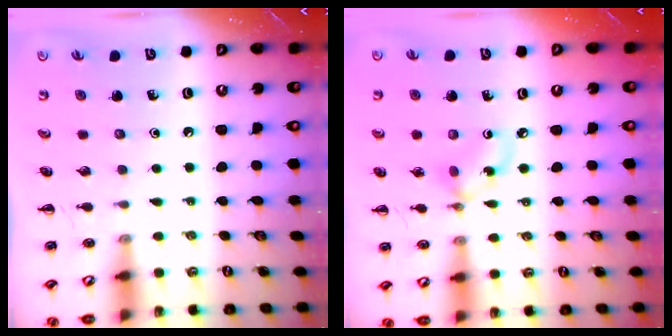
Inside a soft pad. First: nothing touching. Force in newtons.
{"total": 5.6, "press": 5.6, "slide": 0.5}